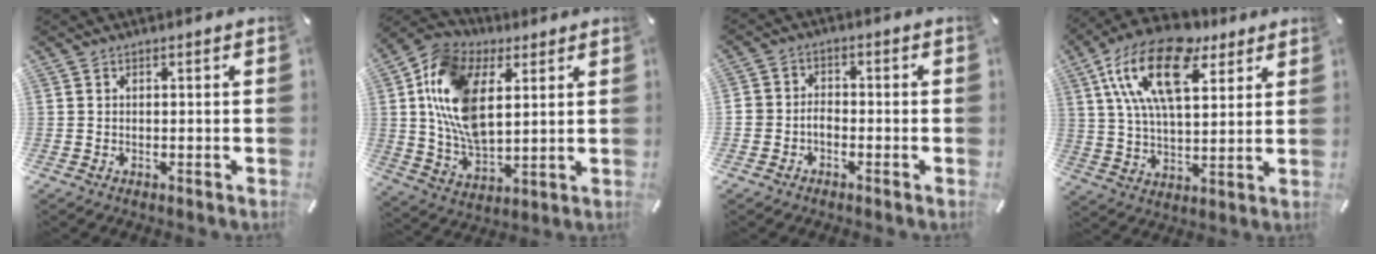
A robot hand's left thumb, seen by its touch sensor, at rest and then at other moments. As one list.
[{"total": 16.3, "force": [4.5, 10.4, 11.7], "torque": [-0.281, -0.007, 0.081]}, {"total": 3.7, "force": [-1.9, 2.8, 1.5], "torque": [-0.026, 0.013, -0.036]}, {"total": 20.0, "force": [10.1, 10.0, 14.1], "torque": [-0.297, -0.031, 0.170]}]